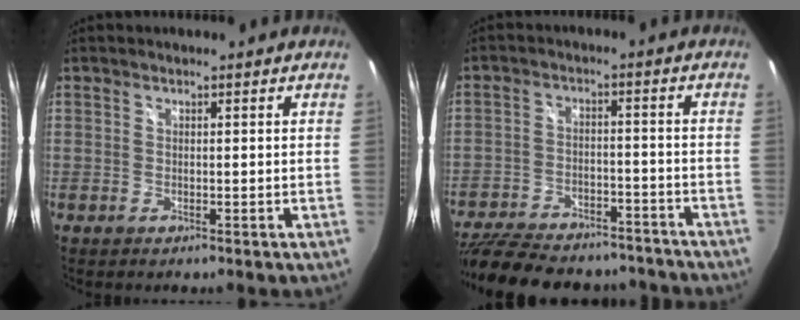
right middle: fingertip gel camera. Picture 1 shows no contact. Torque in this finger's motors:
{"motor_torque": [1.09, -1.05, 0.68, 0.19]}